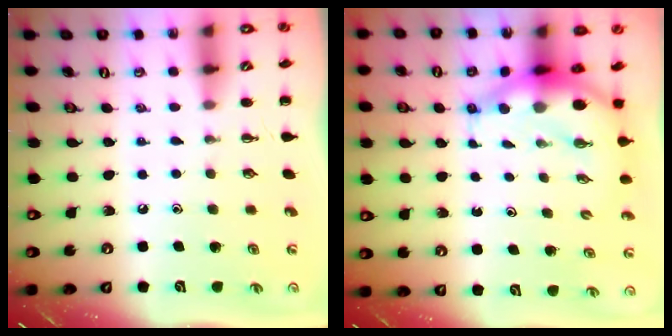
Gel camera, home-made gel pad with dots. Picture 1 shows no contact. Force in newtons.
{"total": 6.9, "press": 6.7, "slide": 1.8}